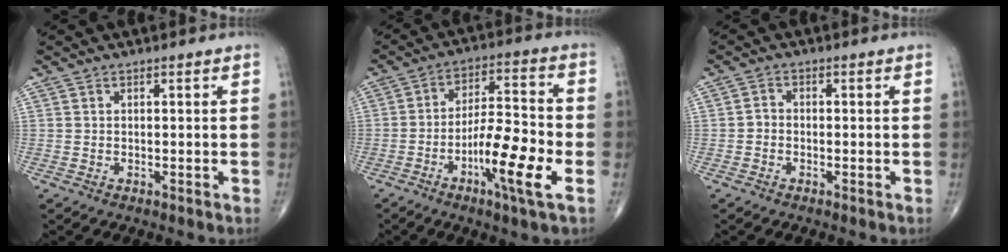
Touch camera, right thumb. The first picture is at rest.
{"total": 12.9, "force": [-4.8, 2.2, 11.8], "torque": [-0.206, 0.024, -0.084]}
{"total": 1.5, "force": [-0.6, 1.2, 0.7], "torque": [-0.004, 0.006, -0.017]}